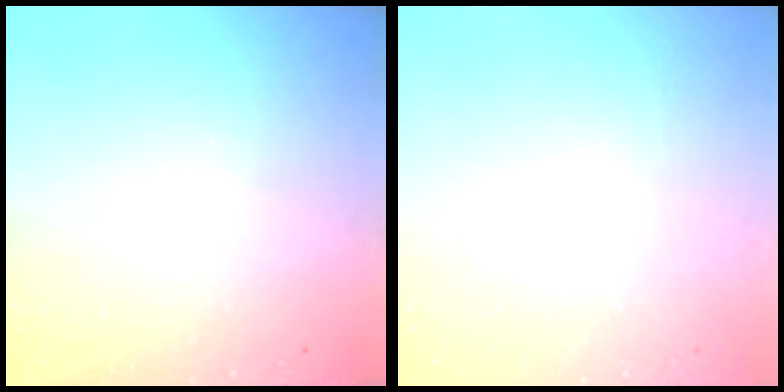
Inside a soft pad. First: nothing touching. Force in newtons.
{"total": 0.0}